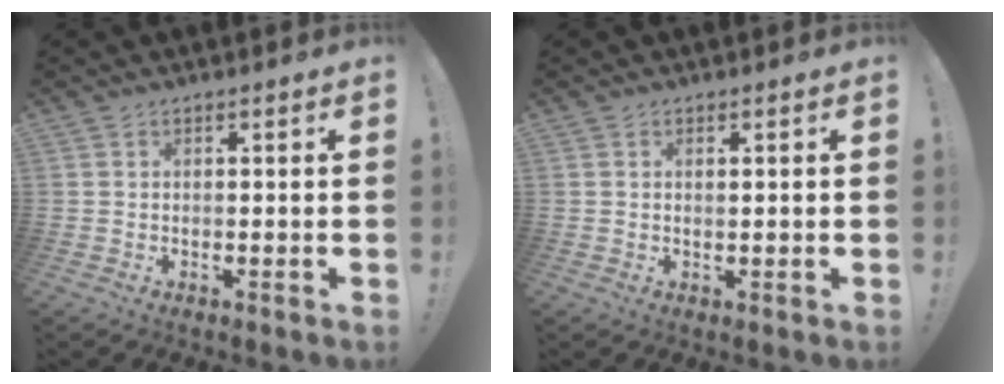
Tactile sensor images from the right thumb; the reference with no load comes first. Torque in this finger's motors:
{"motor_torque": [-0.13, -0.37, -0.20, 0.07, -0.02]}